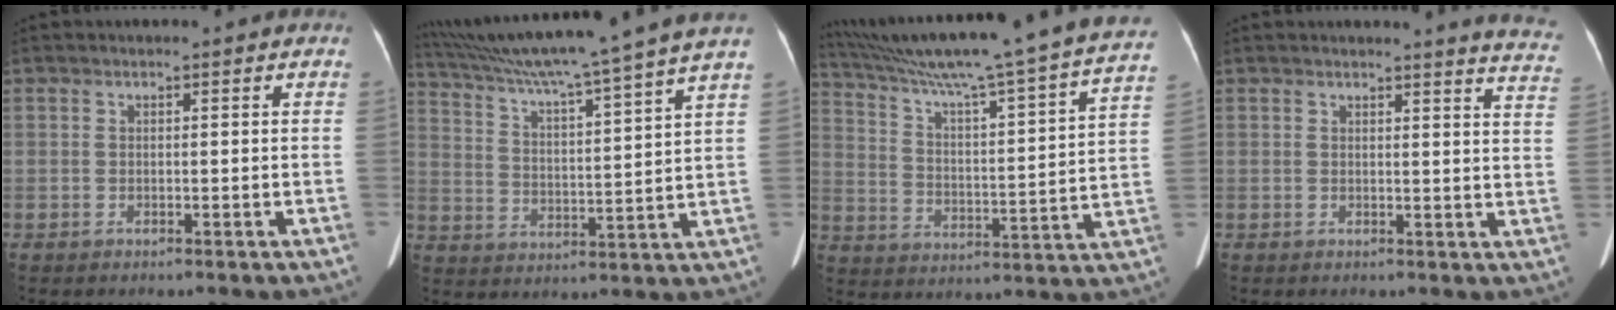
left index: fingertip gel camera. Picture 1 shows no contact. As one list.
[{"total": 20.4, "force": [17.3, -2.7, 10.4], "torque": [-0.182, -0.016, 0.255]}, {"total": 29.5, "force": [25.4, -1.1, 15.0], "torque": [-0.248, -0.046, 0.351]}, {"total": 10.2, "force": [10.0, -0.1, 2.2], "torque": [-0.004, -0.083, 0.073]}]